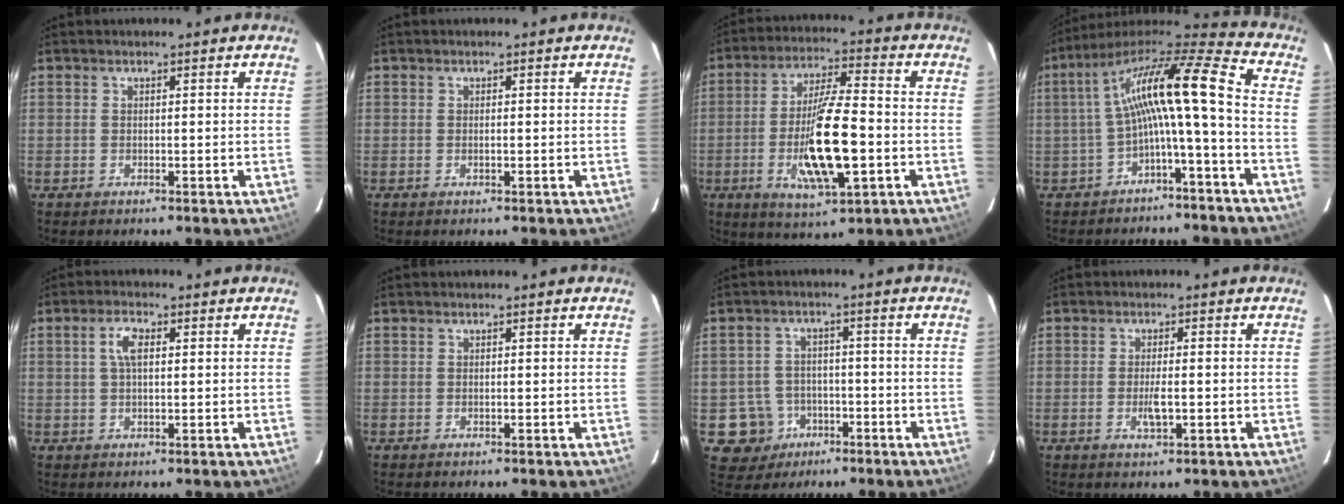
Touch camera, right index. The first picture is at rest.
{"total": 0.6, "force": [-0.1, 0.2, 0.6], "torque": [-0.010, 0.001, -0.002]}
{"total": 14.9, "force": [-3.7, 3.5, 14.0], "torque": [-0.270, -0.013, -0.064]}
{"total": 15.8, "force": [-1.9, 1.5, 15.6], "torque": [-0.289, 0.019, -0.039]}
{"total": 3.6, "force": [0.9, 1.6, 3.2], "torque": [-0.063, 0.008, 0.017]}
{"total": 0.0}
{"total": 7.5, "force": [-3.1, 6.9, 0.4], "torque": [-0.025, 0.031, -0.038]}
{"total": 3.3, "force": [-0.9, 0.9, 3.0], "torque": [-0.056, -0.005, -0.013]}